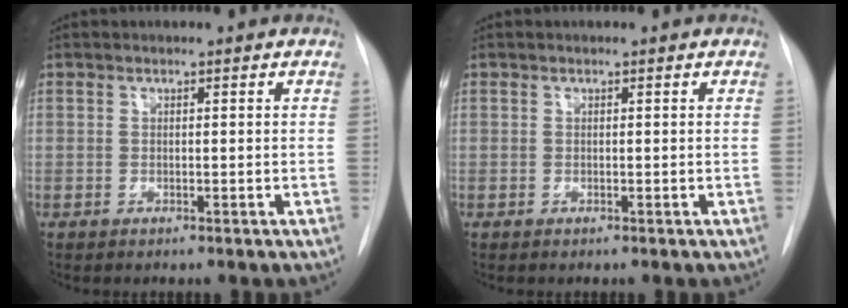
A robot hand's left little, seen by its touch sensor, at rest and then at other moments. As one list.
[{"total": 0.0}]